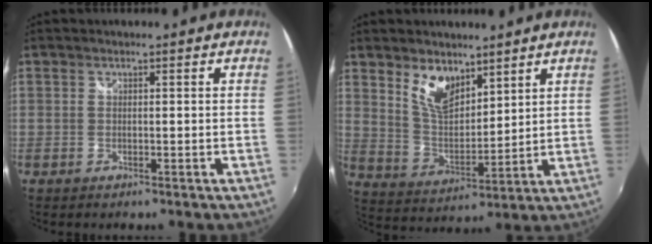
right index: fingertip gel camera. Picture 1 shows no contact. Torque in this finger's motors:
{"motor_torque": [0.15, 0.21, 0.14, 0.08]}